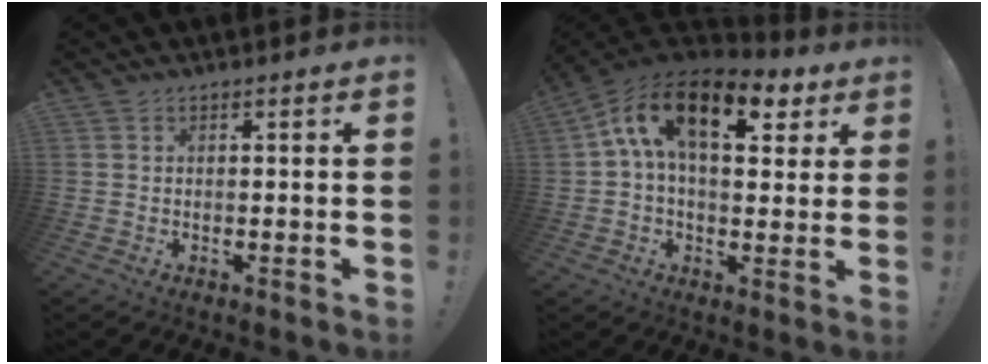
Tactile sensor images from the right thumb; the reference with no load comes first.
{"total": 17.6, "force": [6.8, 9.2, 13.4], "torque": [-0.223, -0.021, 0.111]}